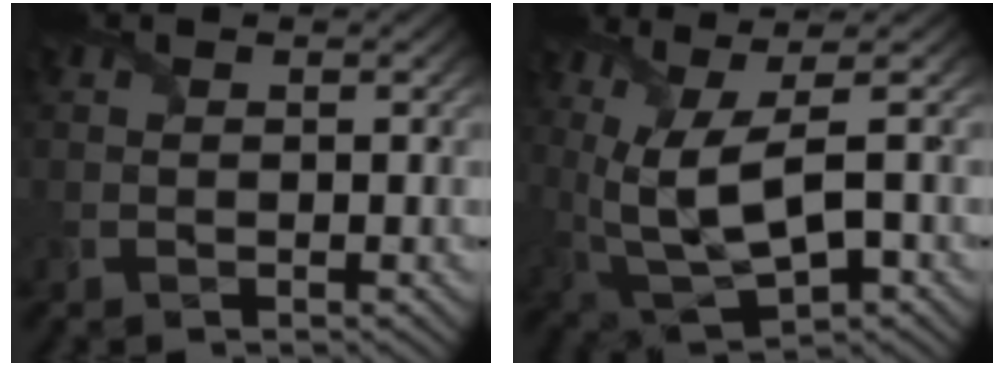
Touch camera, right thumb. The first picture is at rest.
{"total": 9.6, "force": [1.5, 3.4, 8.9], "torque": [-0.209, 0.000, 0.039]}